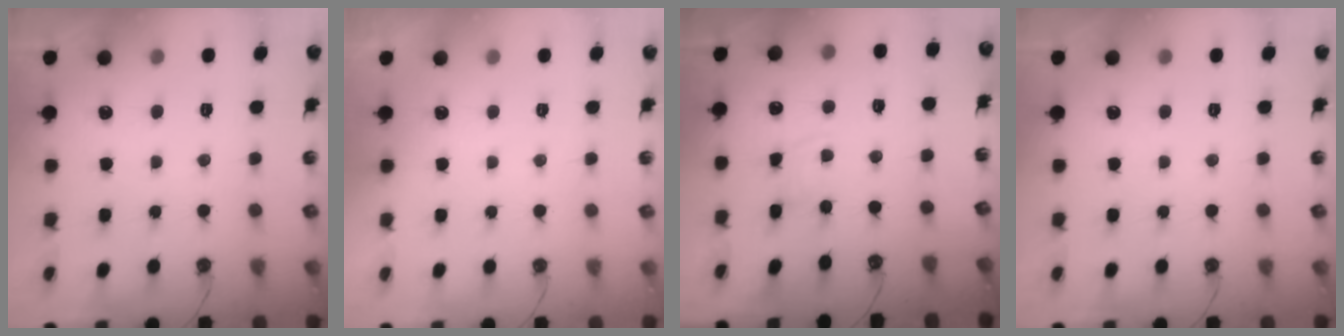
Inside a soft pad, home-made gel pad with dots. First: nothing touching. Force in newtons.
{"total": 0.0}
{"total": 2.3, "press": 2.3, "slide": 0.4}
{"total": 0.0}